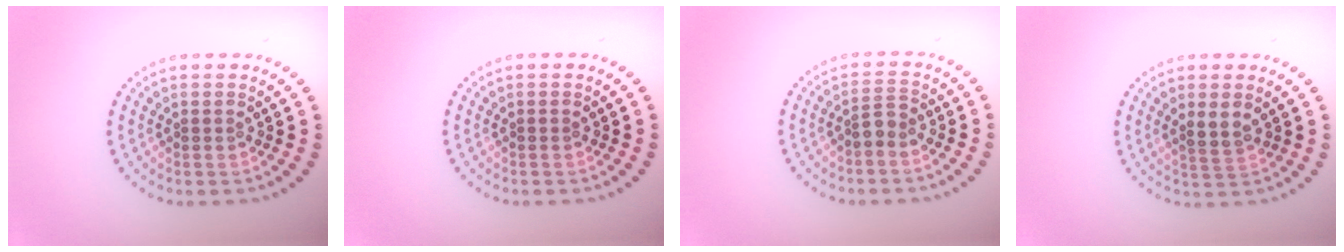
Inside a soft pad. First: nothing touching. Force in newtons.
{"total": 0.0}
{"total": 1.7, "press": 1.4, "slide": 0.9}
{"total": 1.9, "press": 1.6, "slide": 1.0}